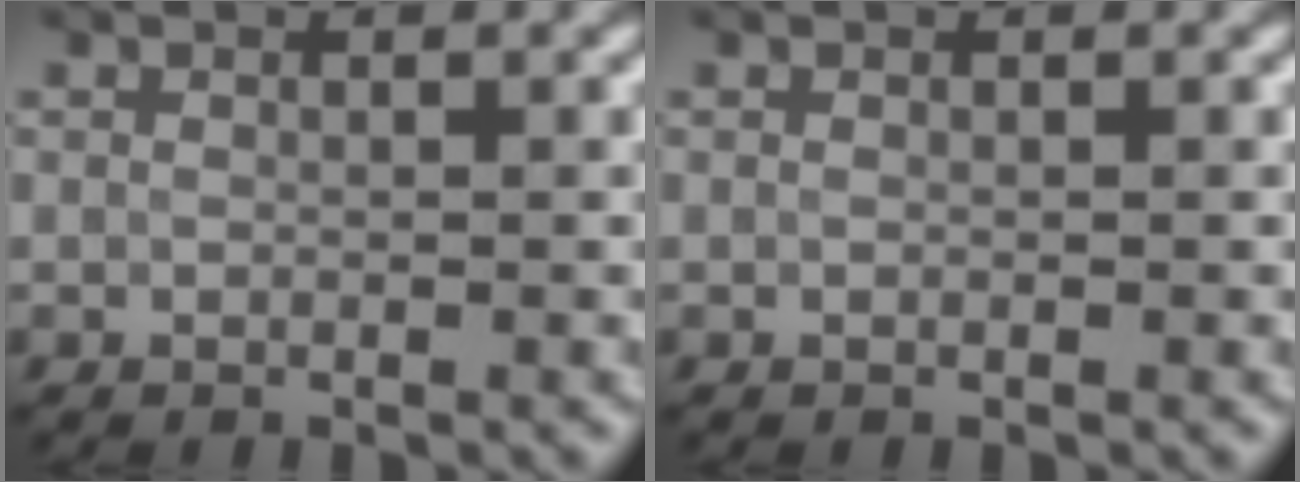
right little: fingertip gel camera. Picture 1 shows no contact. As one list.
[{"total": 0.0}]